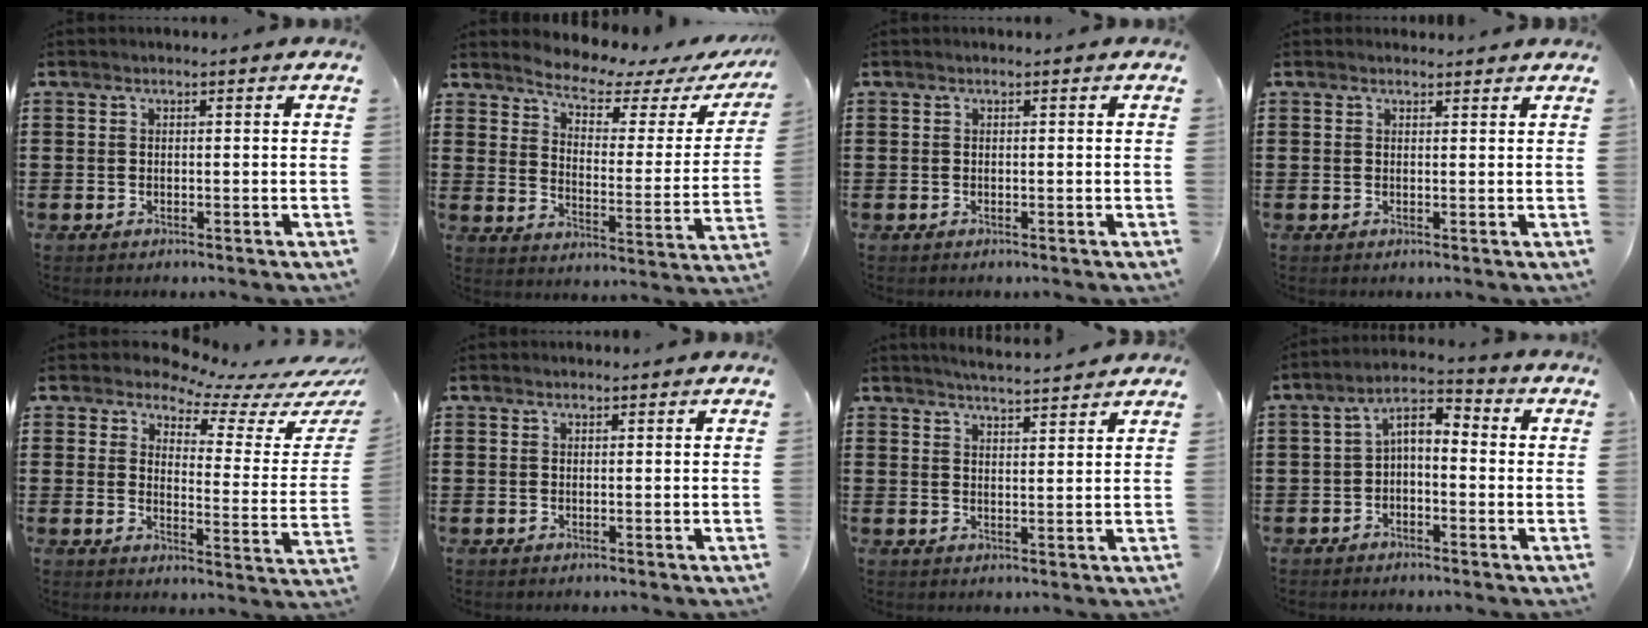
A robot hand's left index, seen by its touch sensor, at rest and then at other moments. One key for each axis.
{"total": 5.3, "fx": 4.8, "fy": 0.9, "fz": 2.0, "tx": -0.058, "ty": -0.034, "tz": 0.076}
{"total": 0.0}
{"total": 1.0, "fx": 1.0, "fy": 0.2, "fz": 0.0, "tx": -0.004, "ty": 0.000, "tz": 0.021}
{"total": 5.6, "fx": 4.8, "fy": 1.6, "fz": 2.4, "tx": -0.057, "ty": -0.036, "tz": 0.078}
{"total": 0.7, "fx": 0.7, "fy": 0.2, "fz": 0.0, "tx": -0.003, "ty": 0.001, "tz": 0.014}
{"total": 3.7, "fx": 3.6, "fy": -0.4, "fz": 0.7, "tx": -0.024, "ty": -0.016, "tz": 0.063}
{"total": 4.5, "fx": -0.4, "fy": 2.1, "fz": 4.0, "tx": -0.087, "ty": 0.010, "tz": -0.016}